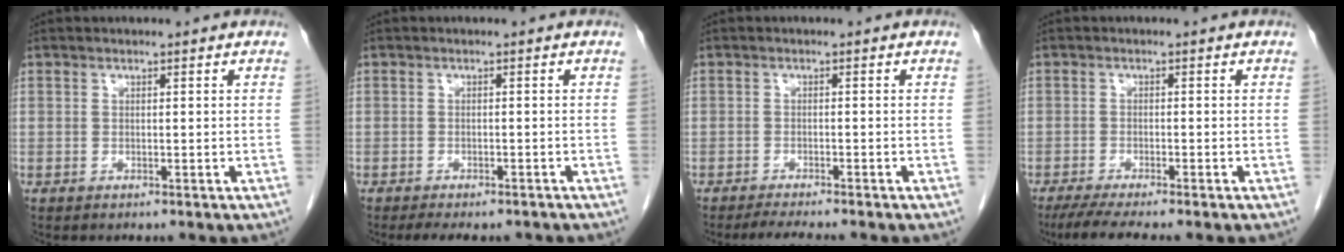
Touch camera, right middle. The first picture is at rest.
{"total": 6.9, "force": [-5.9, 2.2, 2.9], "torque": [-0.037, -0.006, -0.074]}
{"total": 4.1, "force": [-3.6, -0.2, 2.0], "torque": [-0.033, -0.014, -0.056]}
{"total": 6.2, "force": [-5.0, 0.0, 3.6], "torque": [-0.054, -0.015, -0.081]}